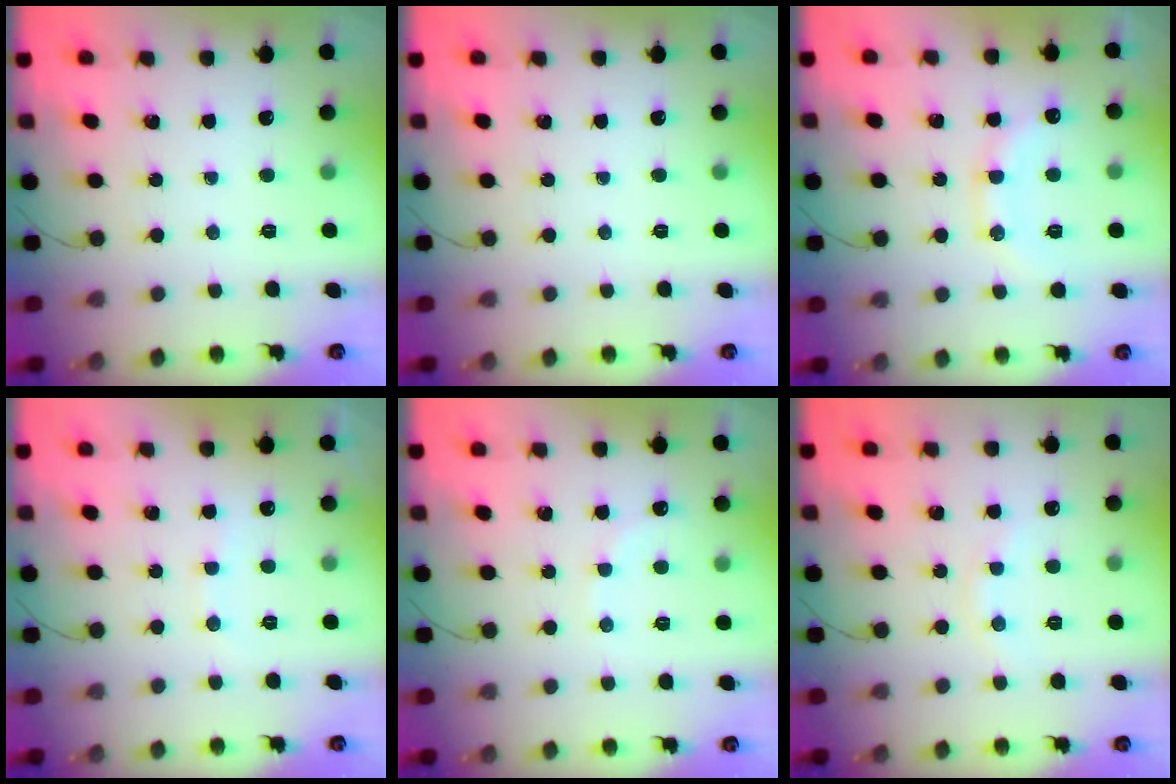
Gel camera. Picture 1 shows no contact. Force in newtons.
{"total": 0.0}
{"total": 12.9, "press": 12.9, "slide": 1.0}
{"total": 5.6, "press": 5.5, "slide": 0.8}
{"total": 5.5, "press": 5.2, "slide": 1.5}
{"total": 6.1, "press": 5.8, "slide": 1.8}